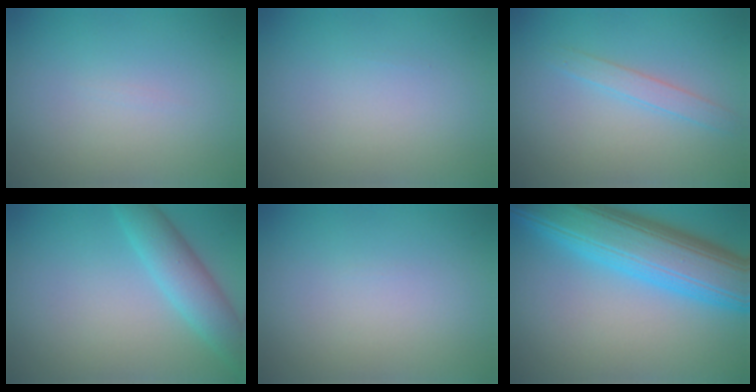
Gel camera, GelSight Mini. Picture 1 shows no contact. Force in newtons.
{"total": 0.0}
{"total": 1.6, "press": 1.6, "slide": 0.2}
{"total": 4.3, "press": 4.3, "slide": 0.3}
{"total": 0.0}
{"total": 10.4, "press": 10.4, "slide": 0.2}